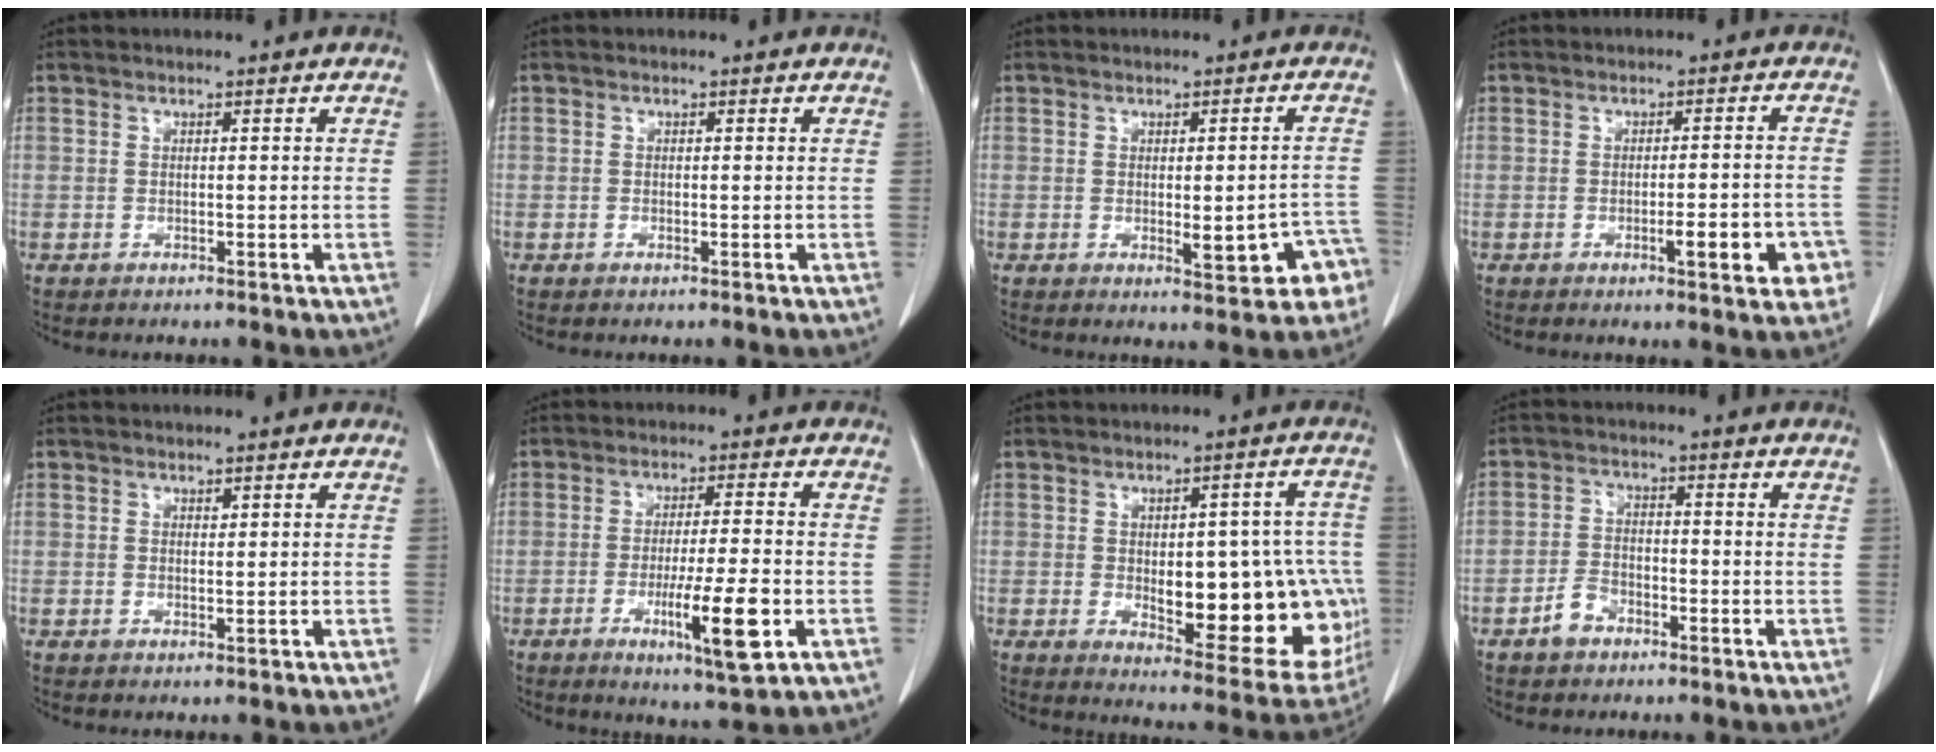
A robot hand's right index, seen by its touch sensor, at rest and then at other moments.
{"total": 0.0}
{"total": 7.3, "force": [-2.6, 2.2, 6.5], "torque": [-0.070, 0.009, -0.027]}
{"total": 6.5, "force": [-2.5, 1.3, 5.8], "torque": [-0.072, 0.002, -0.028]}
{"total": 0.6, "force": [0.4, 0.2, 0.3], "torque": [-0.006, -0.005, 0.006]}
{"total": 10.1, "force": [-3.5, 0.3, 9.5], "torque": [-0.154, -0.023, -0.055]}
{"total": 19.9, "force": [-2.7, 7.9, 18.1], "torque": [-0.163, 0.019, -0.003]}
{"total": 4.1, "force": [-2.5, 2.9, 1.7], "torque": [-0.031, 0.010, -0.045]}